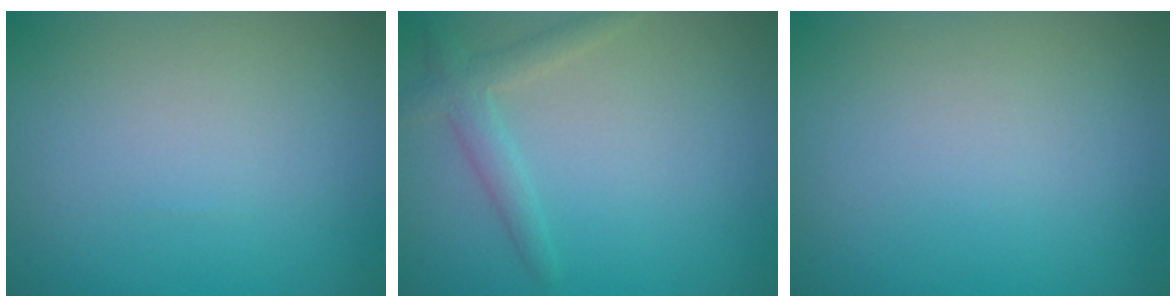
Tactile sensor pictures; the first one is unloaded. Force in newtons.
{"total": 2.2, "press": 2.2, "slide": 0.2}
{"total": 0.0}